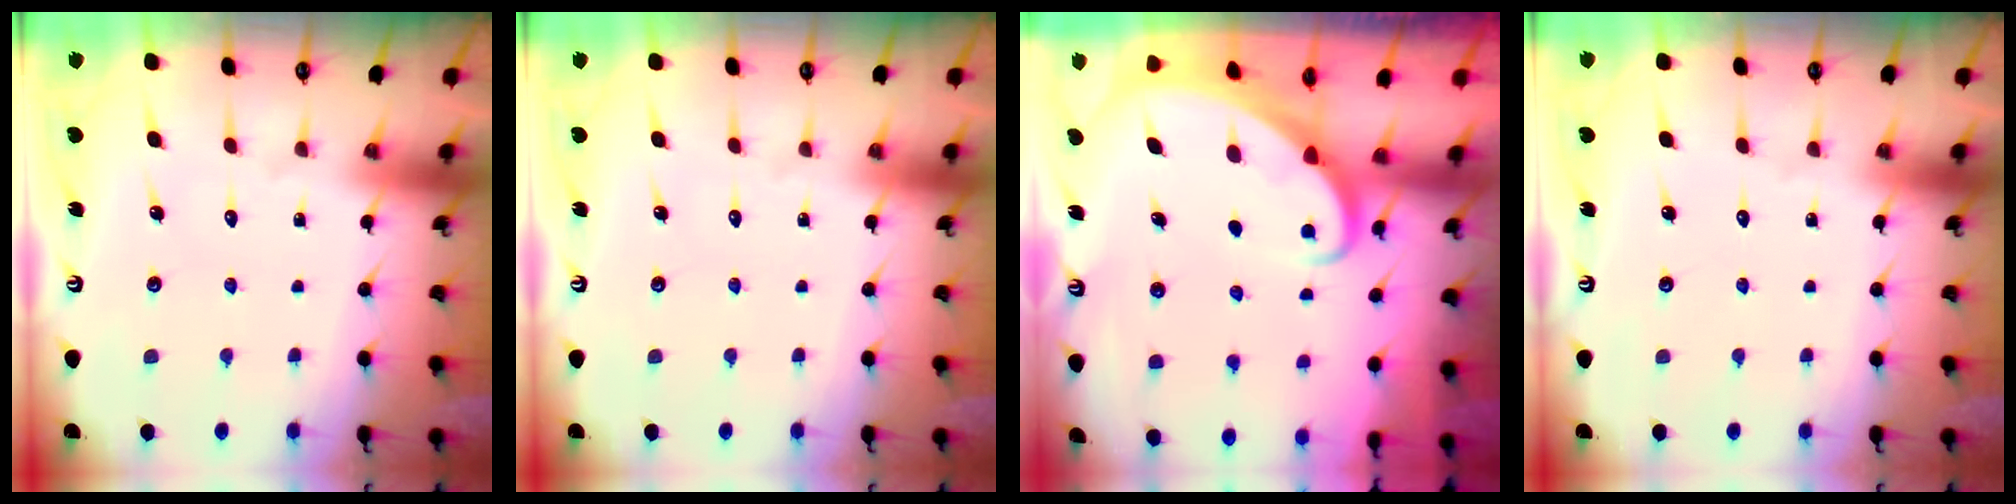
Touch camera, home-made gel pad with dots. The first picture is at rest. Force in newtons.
{"total": 0.0}
{"total": 2.5, "press": 2.5, "slide": 0.2}
{"total": 0.0}